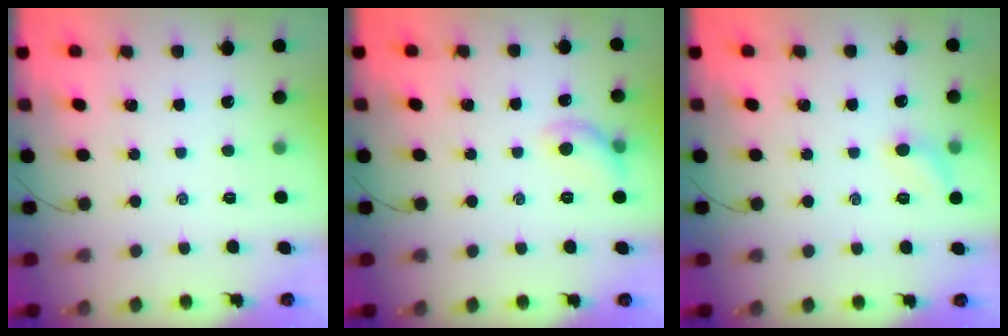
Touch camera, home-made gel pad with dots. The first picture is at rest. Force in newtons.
{"total": 6.9, "press": 6.8, "slide": 0.9}
{"total": 5.8, "press": 5.5, "slide": 1.8}